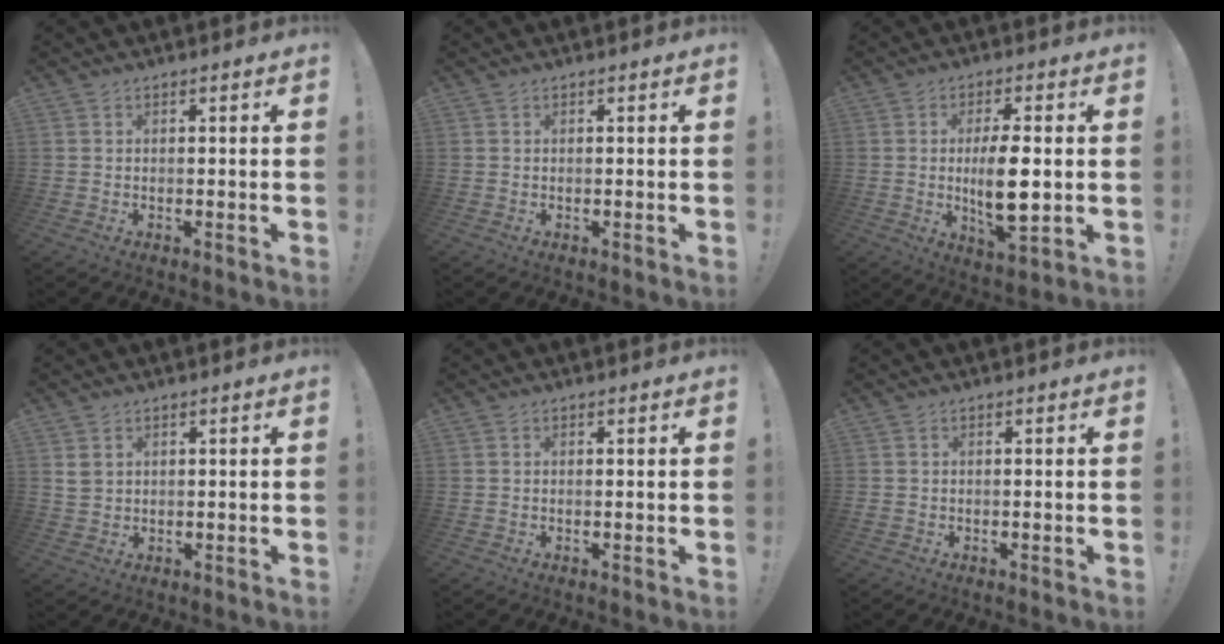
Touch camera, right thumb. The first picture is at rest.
{"total": 0.0}
{"total": 11.6, "force": [-0.4, 3.8, 11.0], "torque": [-0.201, -0.014, -0.013]}
{"total": 2.8, "force": [1.5, 2.0, 1.2], "torque": [-0.011, -0.006, 0.026]}
{"total": 0.0}
{"total": 0.7, "force": [-0.3, 0.6, 0.2], "torque": [-0.003, 0.002, -0.004]}